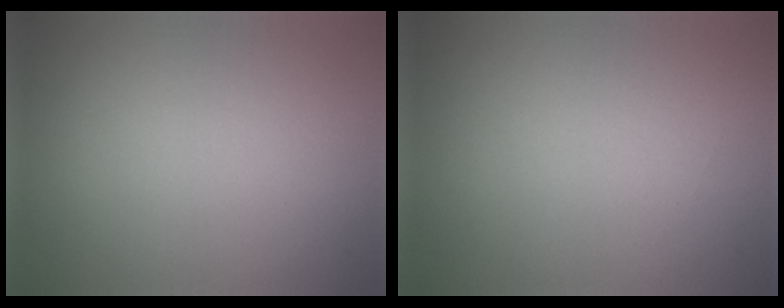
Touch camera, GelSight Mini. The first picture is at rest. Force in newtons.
{"total": 0.0}